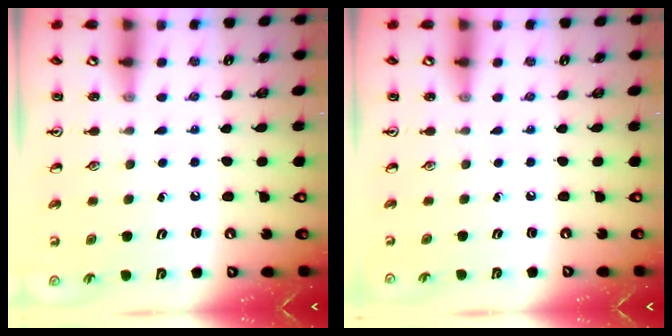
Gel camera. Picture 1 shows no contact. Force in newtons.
{"total": 0.0}